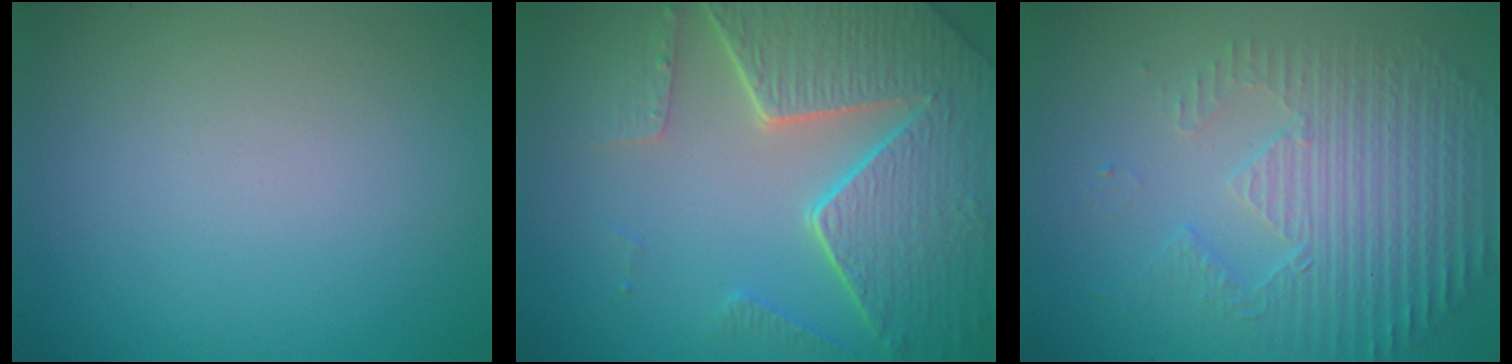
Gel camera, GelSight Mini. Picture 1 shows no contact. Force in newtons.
{"total": 8.4, "press": 6.2, "slide": 5.7}
{"total": 5.4, "press": 3.6, "slide": 4.0}